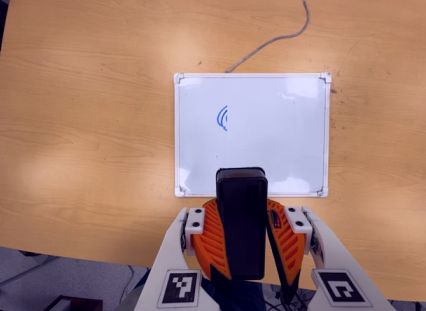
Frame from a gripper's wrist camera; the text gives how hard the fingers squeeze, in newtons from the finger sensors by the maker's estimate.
{"total": 14.0, "left": 12.5, "right": 15.5}